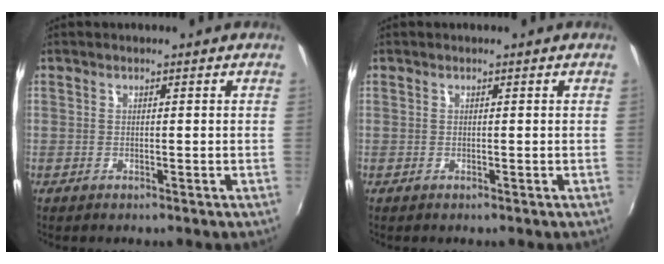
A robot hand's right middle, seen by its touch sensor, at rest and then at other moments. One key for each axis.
{"total": 0.0}